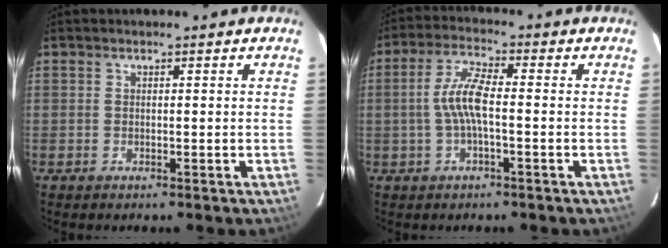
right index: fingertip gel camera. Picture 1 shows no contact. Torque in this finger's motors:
{"motor_torque": [0.70, 0.26, 0.55, 0.15]}